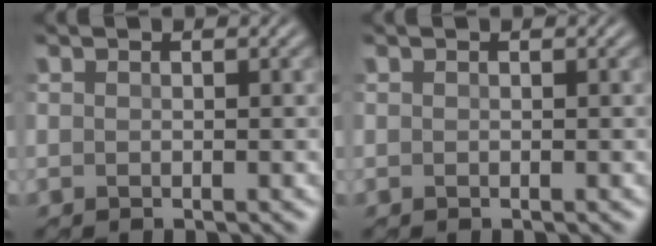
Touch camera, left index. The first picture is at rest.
{"total": 0.0}